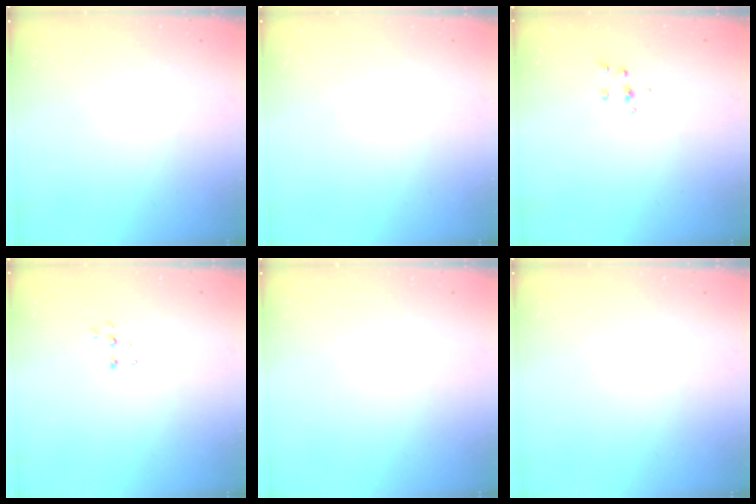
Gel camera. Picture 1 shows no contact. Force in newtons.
{"total": 0.0}
{"total": 5.0, "press": 4.9, "slide": 0.8}
{"total": 4.5, "press": 4.4, "slide": 0.8}
{"total": 0.6, "press": 0.0, "slide": 0.6}
{"total": 0.0}